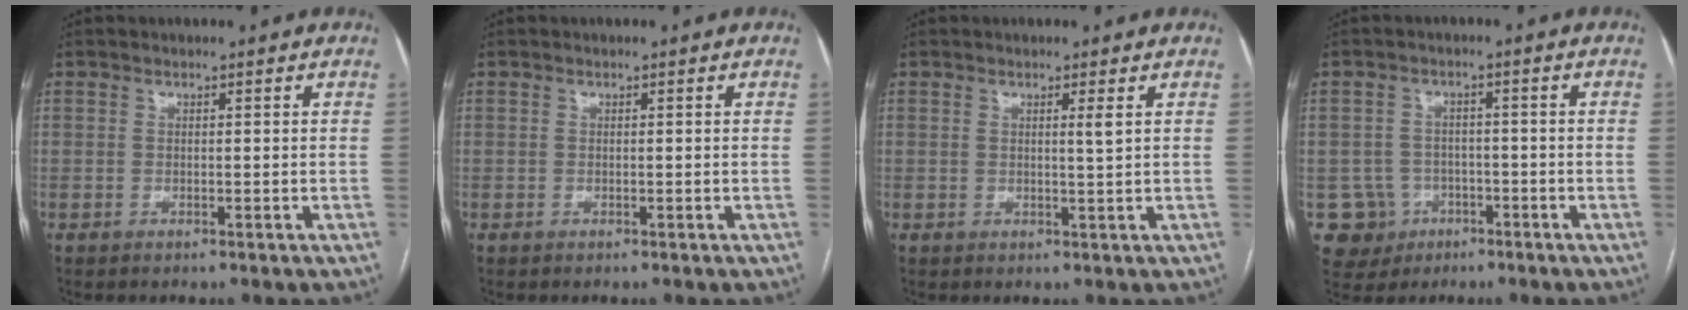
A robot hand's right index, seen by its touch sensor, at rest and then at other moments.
{"total": 0.0}
{"total": 1.4, "force": [0.6, -0.3, 1.3], "torque": [-0.023, -0.005, 0.009]}
{"total": 5.8, "force": [-2.1, 5.4, 0.2], "torque": [-0.004, 0.010, -0.028]}